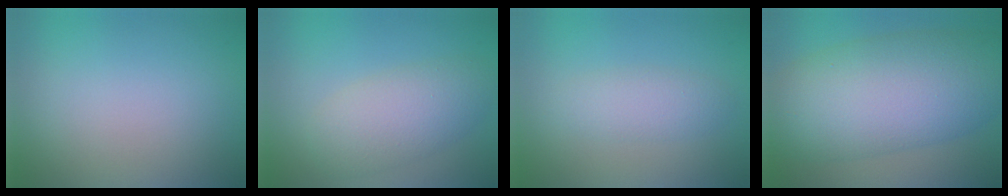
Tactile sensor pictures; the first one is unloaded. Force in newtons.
{"total": 4.8, "press": 4.8, "slide": 0.2}
{"total": 2.3, "press": 2.3, "slide": 0.0}
{"total": 12.3, "press": 12.3, "slide": 0.3}